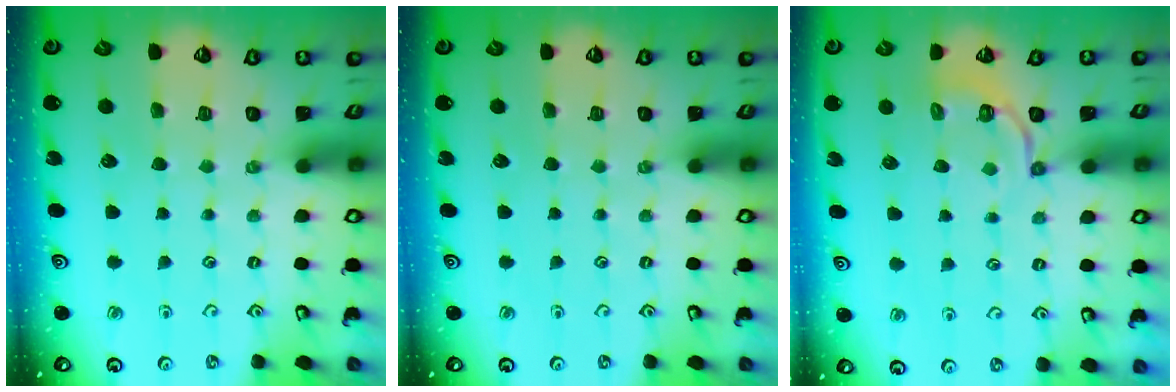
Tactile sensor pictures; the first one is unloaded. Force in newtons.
{"total": 0.0}
{"total": 3.7, "press": 3.3, "slide": 1.7}